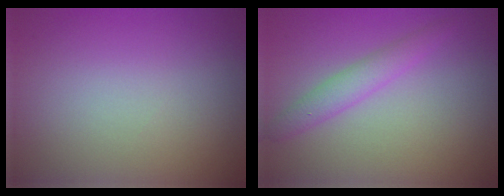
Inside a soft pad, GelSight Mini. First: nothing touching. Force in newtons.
{"total": 2.2, "press": 2.2, "slide": 0.3}